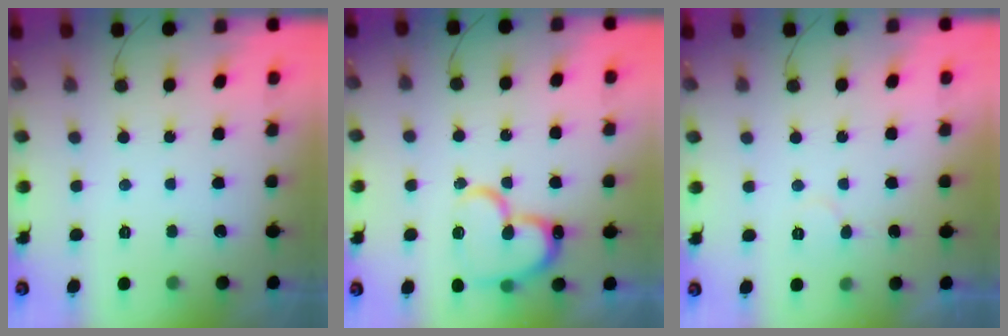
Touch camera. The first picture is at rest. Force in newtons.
{"total": 18.4, "press": 18.3, "slide": 1.8}
{"total": 3.8, "press": 3.8, "slide": 0.3}